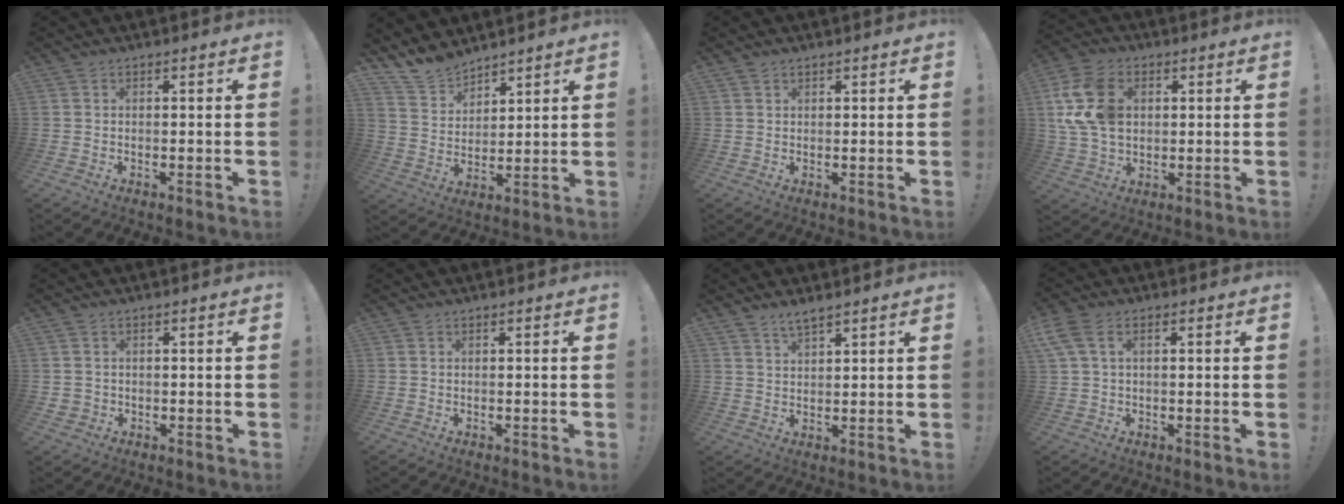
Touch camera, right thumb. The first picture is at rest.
{"total": 11.8, "force": [10.6, 5.1, 1.4], "torque": [-0.054, -0.085, 0.207]}
{"total": 1.2, "force": [1.1, 0.6, 0.2], "torque": [0.000, -0.003, 0.021]}
{"total": 15.7, "force": [3.3, 11.4, 10.4], "torque": [-0.206, -0.002, 0.068]}
{"total": 1.8, "force": [0.3, 1.7, 0.4], "torque": [0.000, -0.002, 0.004]}
{"total": 0.0}
{"total": 3.7, "force": [3.2, 0.9, 1.6], "torque": [-0.026, -0.020, 0.057]}
{"total": 5.0, "force": [1.2, 2.5, 4.2], "torque": [-0.092, 0.008, 0.025]}